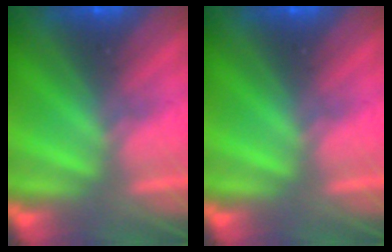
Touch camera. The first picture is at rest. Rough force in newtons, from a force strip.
{"total": 0.0}